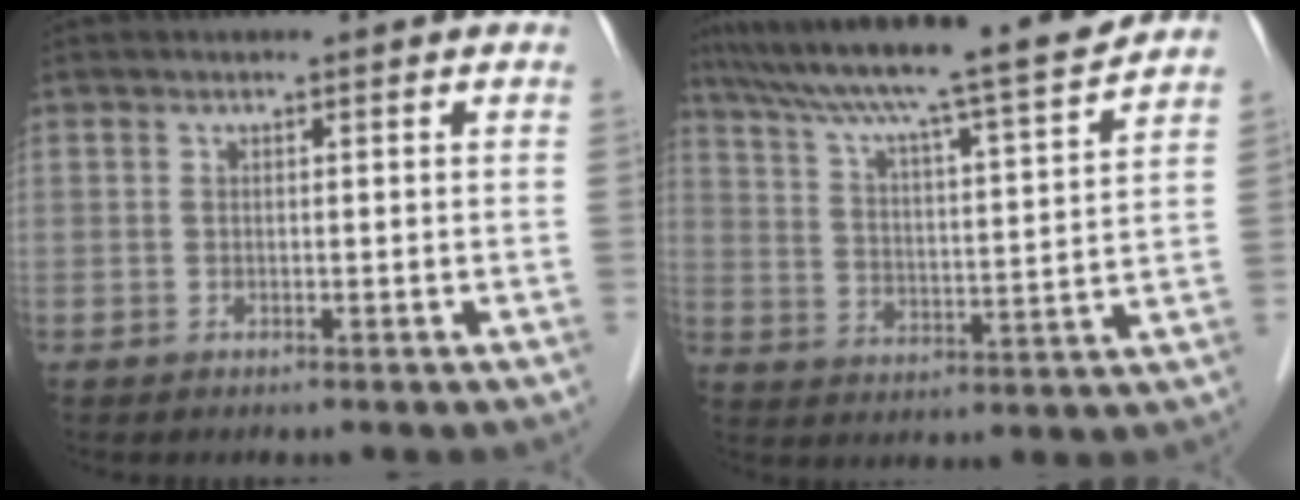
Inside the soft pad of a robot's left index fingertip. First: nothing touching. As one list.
[{"total": 19.5, "force": [17.1, -0.1, 9.3], "torque": [-0.155, -0.009, 0.255]}]